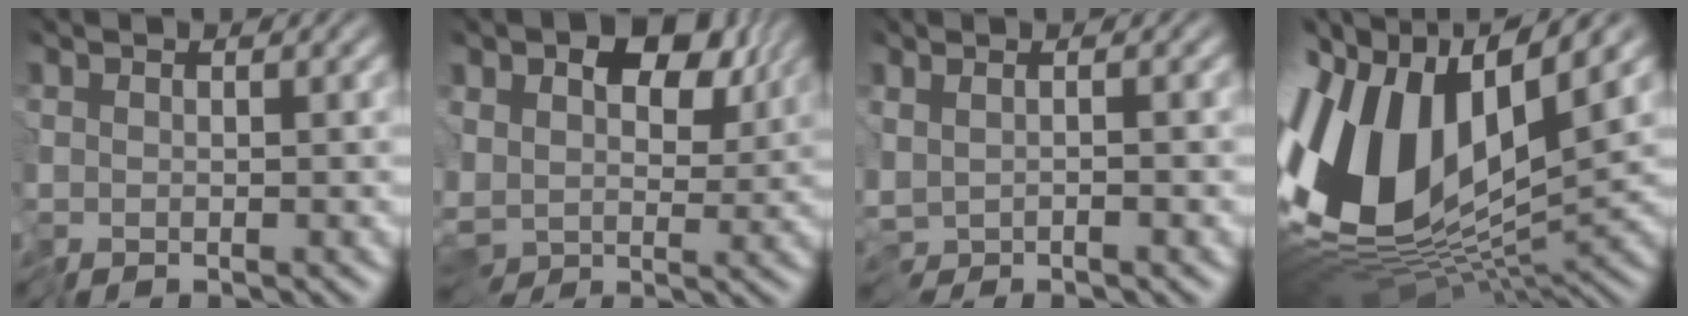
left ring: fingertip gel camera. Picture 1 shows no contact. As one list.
[{"total": 11.4, "force": [3.1, 7.6, 7.9], "torque": [-0.134, -0.006, 0.060]}, {"total": 1.5, "force": [-0.4, 0.6, 1.3], "torque": [-0.025, -0.002, -0.001]}, {"total": 14.9, "force": [0.9, 7.9, 12.6], "torque": [-0.275, 0.008, 0.006]}]